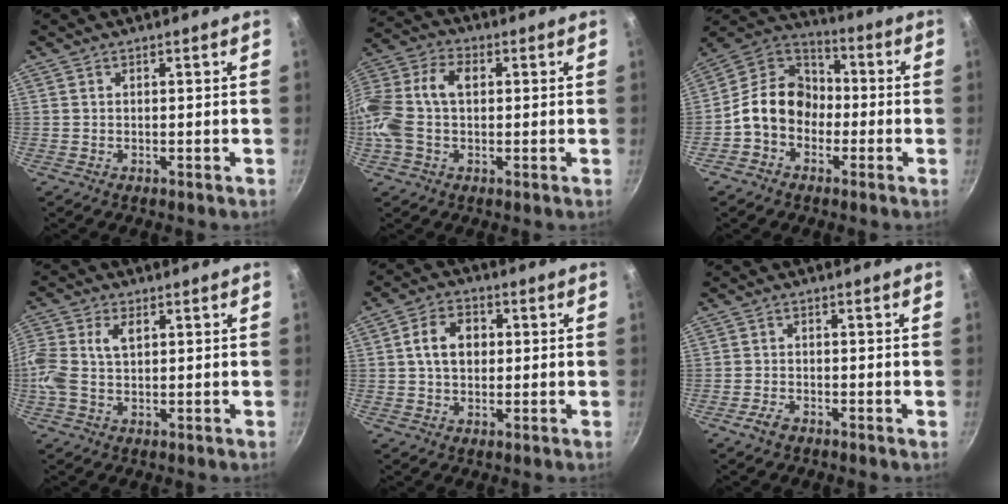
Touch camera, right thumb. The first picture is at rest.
{"total": 14.2, "force": [0.6, 9.2, 10.8], "torque": [-0.214, 0.031, -0.006]}
{"total": 13.0, "force": [-2.7, 10.4, 7.2], "torque": [-0.080, 0.050, -0.071]}
{"total": 7.6, "force": [1.1, 4.7, 5.9], "torque": [-0.129, 0.016, 0.012]}
{"total": 7.5, "force": [0.9, 5.6, 4.9], "torque": [-0.066, 0.012, 0.009]}
{"total": 2.5, "force": [-1.7, 1.0, 1.5], "torque": [-0.035, 0.014, -0.037]}